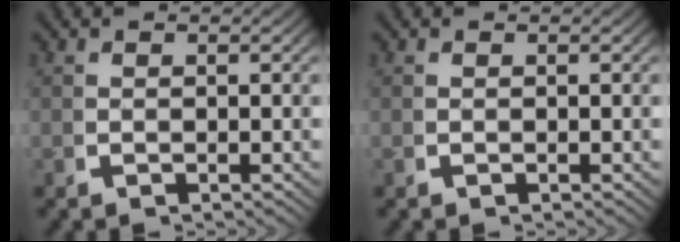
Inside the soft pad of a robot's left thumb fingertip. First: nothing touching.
{"total": 0.0}